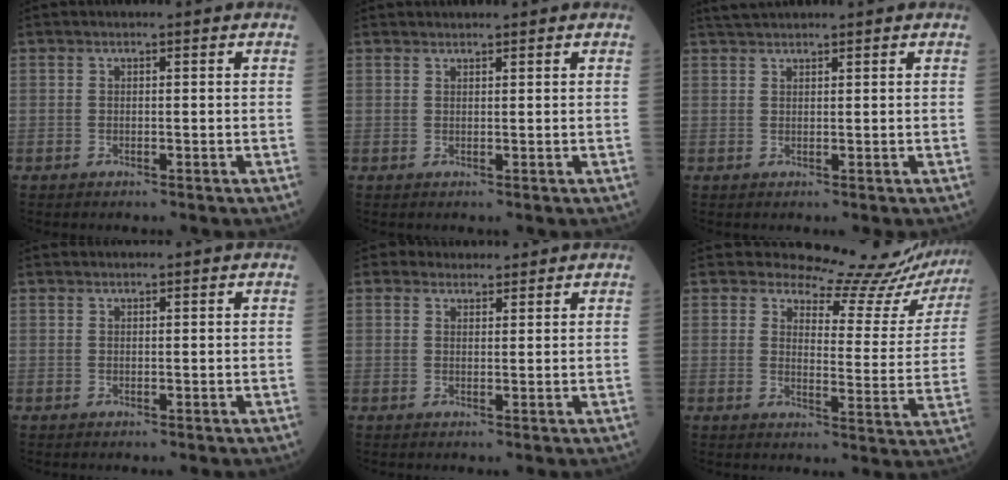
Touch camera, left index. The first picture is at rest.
{"total": 1.5, "force": [1.4, 0.2, 0.2], "torque": [-0.007, 0.013, 0.028]}
{"total": 3.0, "force": [2.9, 0.0, 0.9], "torque": [-0.019, 0.028, 0.054]}
{"total": 0.8, "force": [0.8, 0.1, 0.1], "torque": [-0.007, 0.008, 0.017]}
{"total": 3.1, "force": [2.8, 1.4, 0.0], "torque": [0.004, 0.014, 0.041]}
{"total": 15.7, "force": [15.5, 1.5, 1.3], "torque": [-0.001, -0.099, 0.161]}